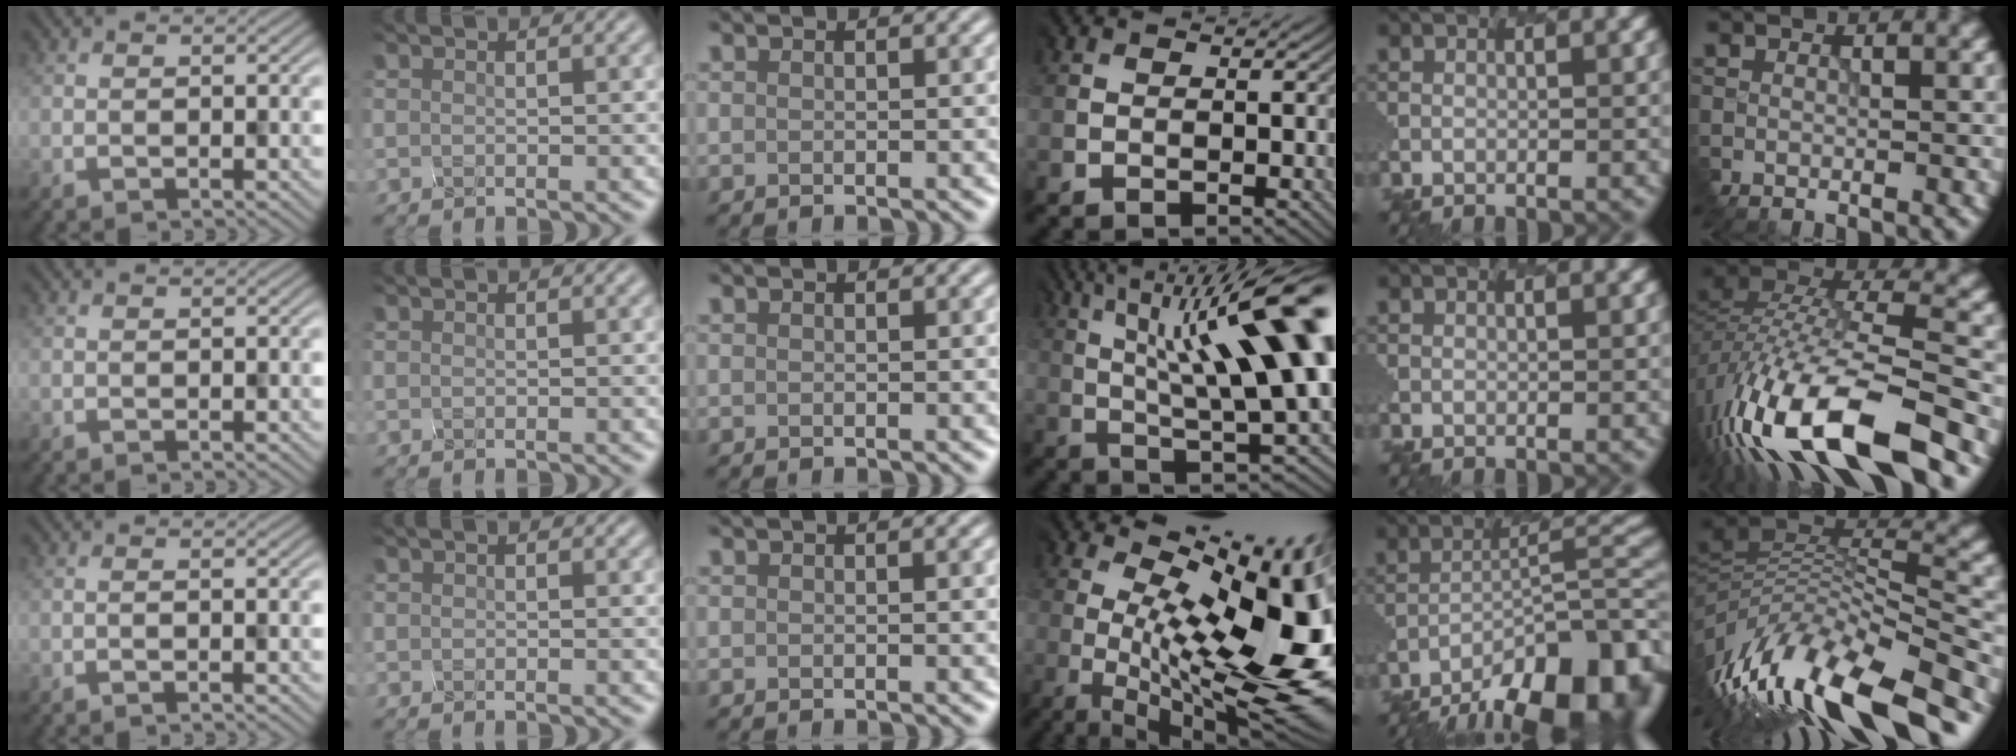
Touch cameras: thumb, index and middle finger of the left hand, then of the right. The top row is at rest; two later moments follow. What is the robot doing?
{"motion": "disassemble", "object": "hinged tin"}